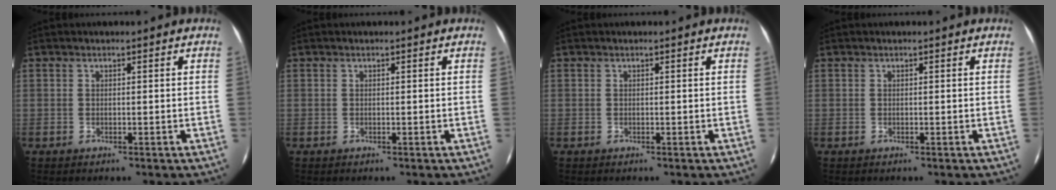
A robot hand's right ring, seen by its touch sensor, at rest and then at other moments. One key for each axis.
{"total": 0.0}
{"total": 0.0}
{"total": 0.0}